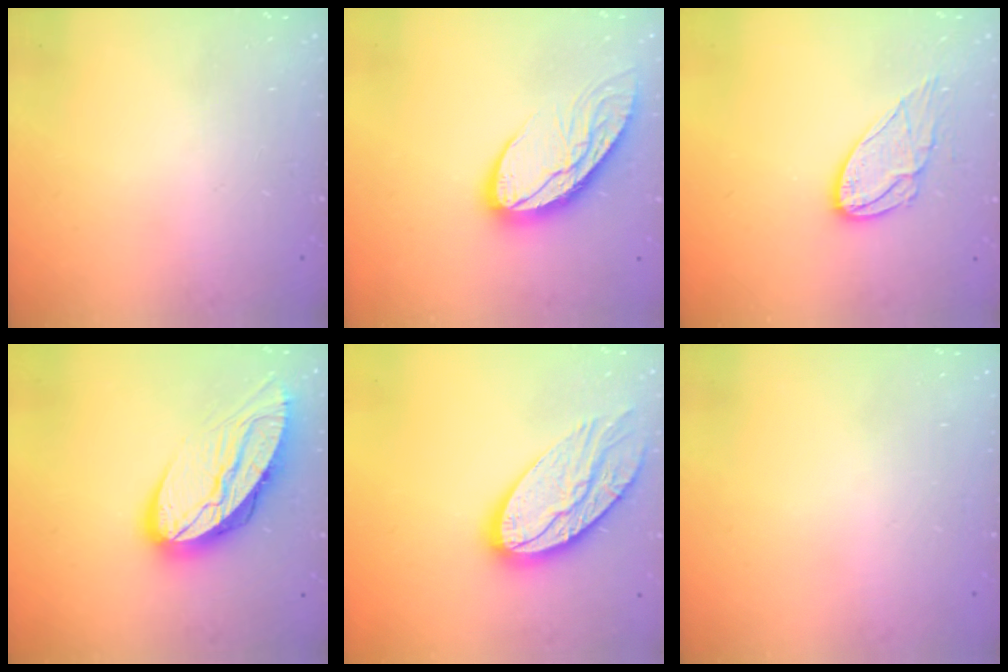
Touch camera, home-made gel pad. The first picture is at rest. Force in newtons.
{"total": 12.7, "press": 12.6, "slide": 1.2}
{"total": 9.8, "press": 9.8, "slide": 0.4}
{"total": 14.8, "press": 14.7, "slide": 1.3}
{"total": 17.2, "press": 17.1, "slide": 1.5}
{"total": 0.0}